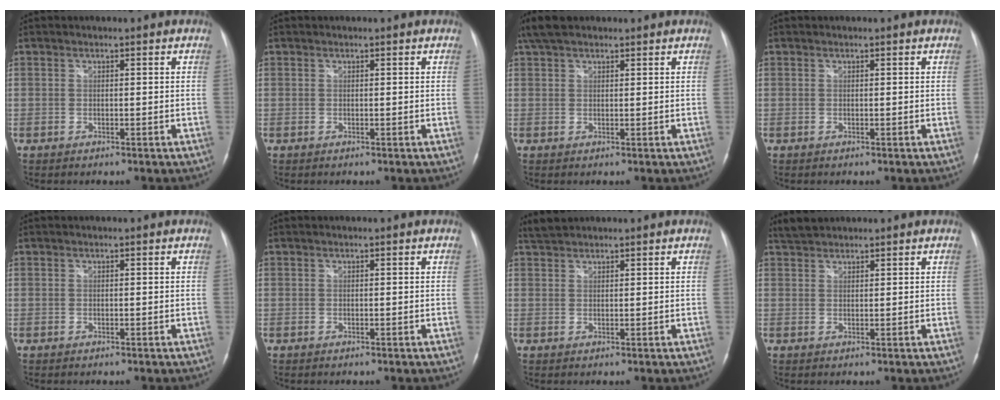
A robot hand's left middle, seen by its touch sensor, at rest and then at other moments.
{"total": 0.0}
{"total": 4.6, "force": [3.5, 1.9, 2.2], "torque": [-0.052, 0.027, 0.068]}
{"total": 0.0}
{"total": 0.0}
{"total": 0.0}
{"total": 2.3, "force": [2.2, 0.4, 0.4], "torque": [-0.013, 0.015, 0.045]}
{"total": 2.7, "force": [2.6, 0.7, 0.5], "torque": [-0.012, 0.016, 0.048]}